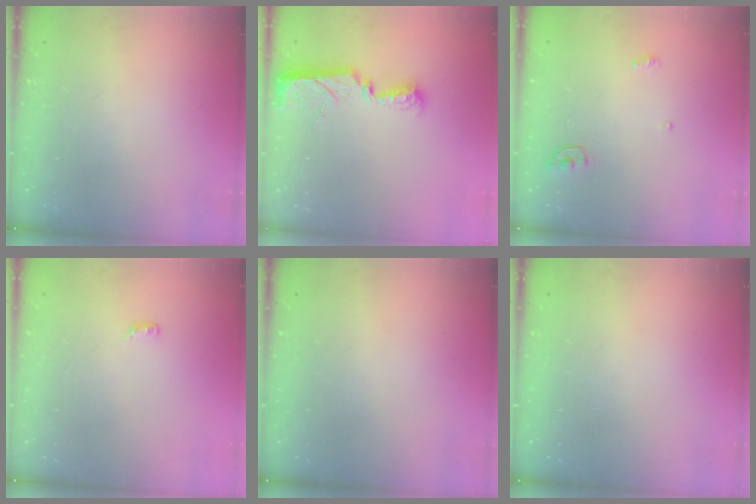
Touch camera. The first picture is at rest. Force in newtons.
{"total": 10.7, "press": 9.0, "slide": 5.8}
{"total": 4.3, "press": 4.3, "slide": 0.4}
{"total": 6.4, "press": 3.8, "slide": 5.1}
{"total": 0.0}
{"total": 0.0}